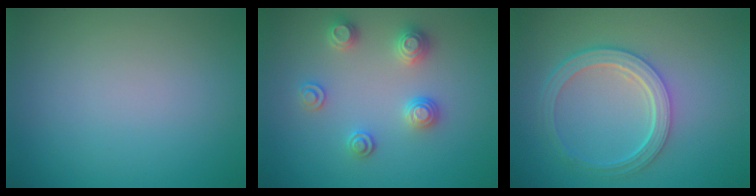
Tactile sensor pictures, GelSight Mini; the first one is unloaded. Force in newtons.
{"total": 2.9, "press": 2.9, "slide": 0.2}
{"total": 4.7, "press": 3.5, "slide": 3.2}